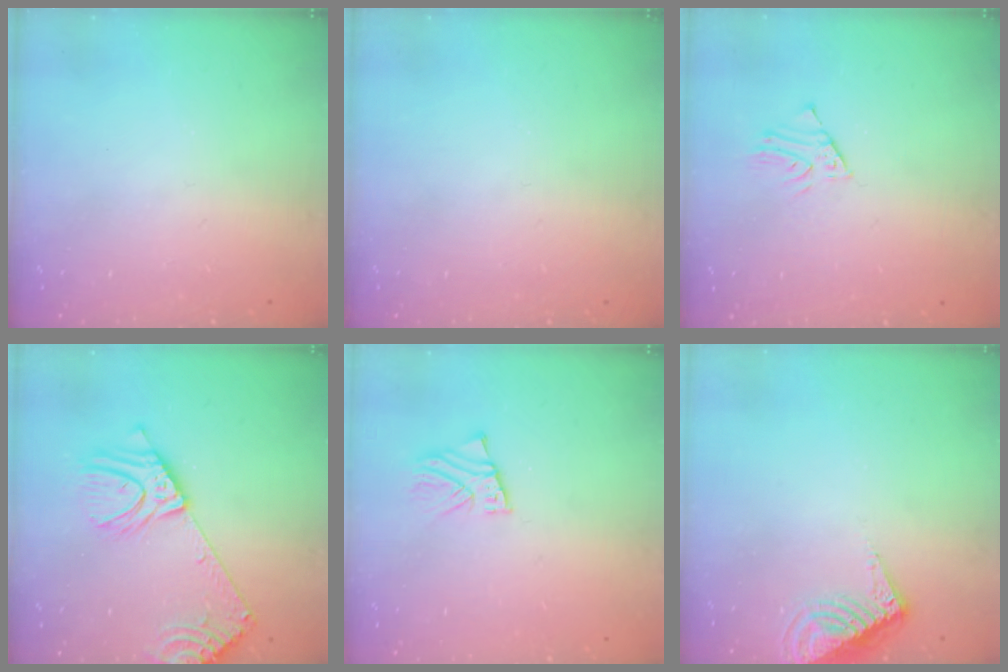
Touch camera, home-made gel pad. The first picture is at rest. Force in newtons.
{"total": 0.0}
{"total": 1.7, "press": 1.7, "slide": 0.2}
{"total": 15.6, "press": 15.2, "slide": 3.3}
{"total": 2.3, "press": 2.3, "slide": 0.2}
{"total": 8.5, "press": 8.5, "slide": 0.5}